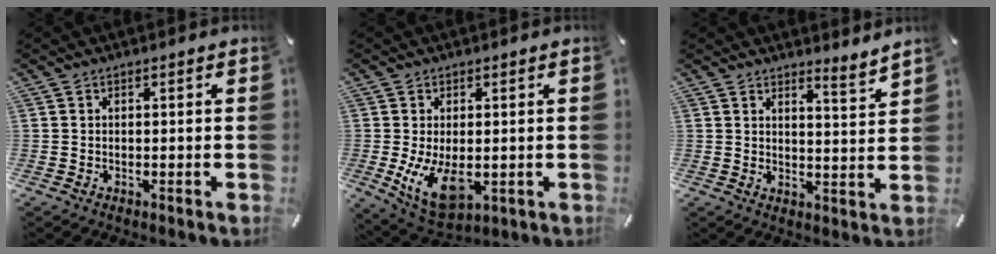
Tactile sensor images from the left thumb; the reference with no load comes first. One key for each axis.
{"total": 9.9, "fx": -0.8, "fy": 5.6, "fz": 8.1, "tx": -0.148, "ty": -0.018, "tz": -0.009}
{"total": 4.3, "fx": 4.2, "fy": 0.0, "fz": 1.1, "tx": -0.010, "ty": -0.042, "tz": 0.070}